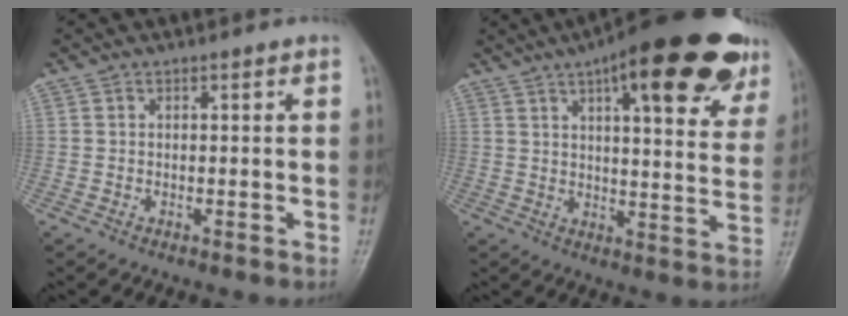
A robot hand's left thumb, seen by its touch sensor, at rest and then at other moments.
{"total": 24.4, "force": [14.2, 7.6, 18.4], "torque": [-0.222, -0.025, 0.185]}